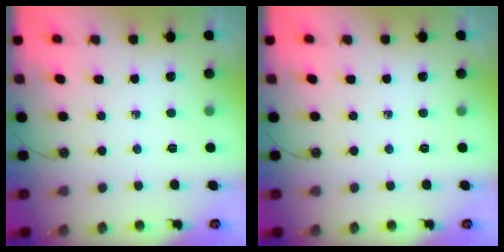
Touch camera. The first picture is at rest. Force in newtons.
{"total": 0.0}